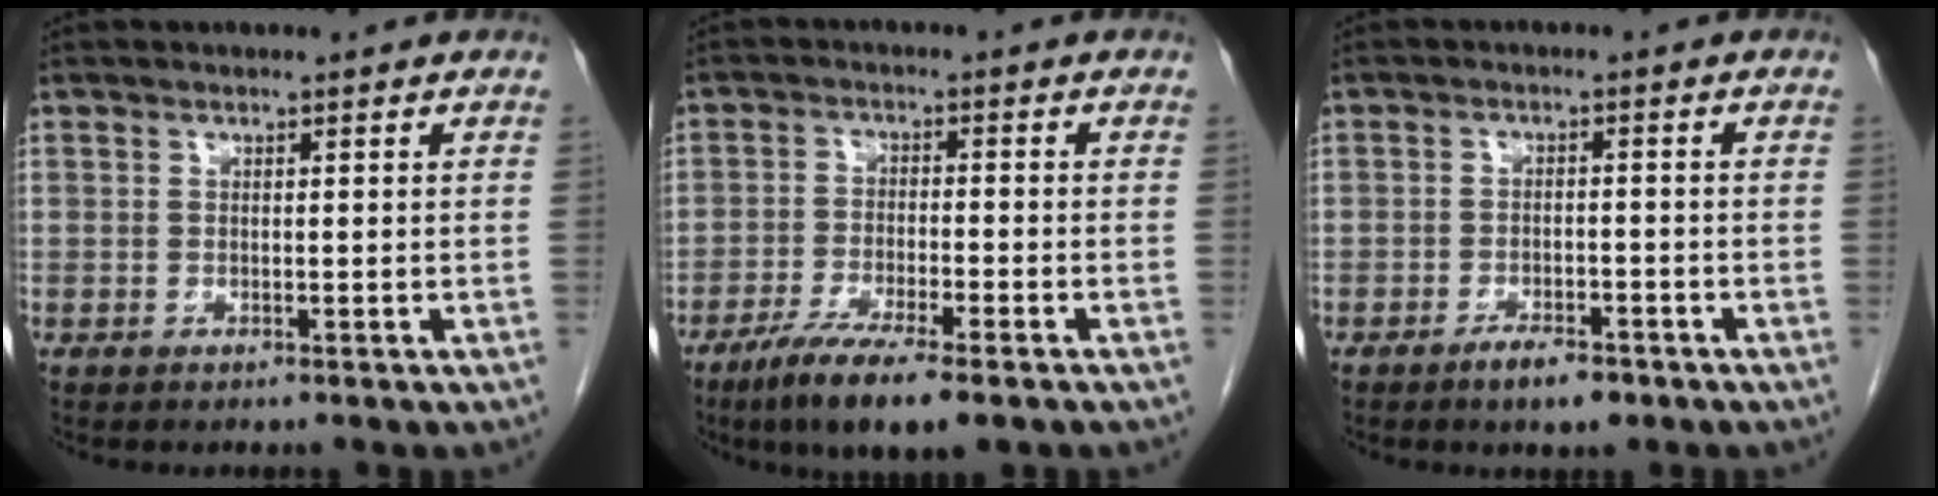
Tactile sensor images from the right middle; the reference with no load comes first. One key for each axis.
{"total": 9.2, "fx": -6.2, "fy": 0.7, "fz": 6.8, "tx": -0.118, "ty": -0.022, "tz": -0.102}
{"total": 3.8, "fx": -2.7, "fy": 0.9, "fz": 2.4, "tx": -0.045, "ty": -0.001, "tz": -0.041}